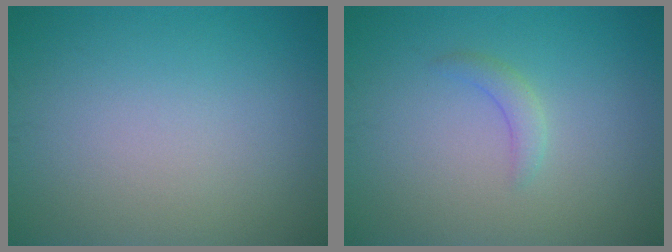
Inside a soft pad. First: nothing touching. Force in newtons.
{"total": 1.4, "press": 1.4, "slide": 0.1}